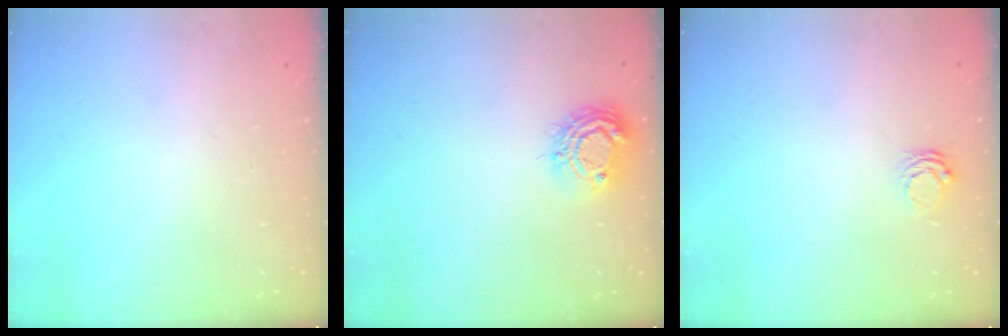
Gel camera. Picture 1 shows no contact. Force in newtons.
{"total": 9.3, "press": 9.3, "slide": 0.7}
{"total": 3.8, "press": 3.8, "slide": 0.3}